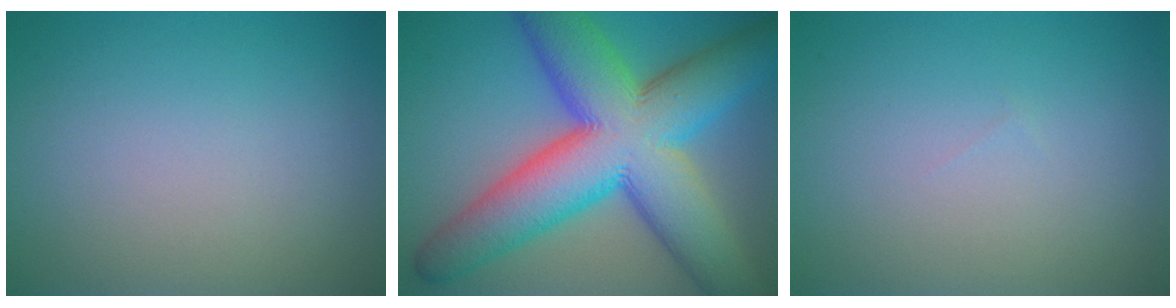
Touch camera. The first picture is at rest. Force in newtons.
{"total": 15.5, "press": 15.5, "slide": 0.1}
{"total": 0.0}